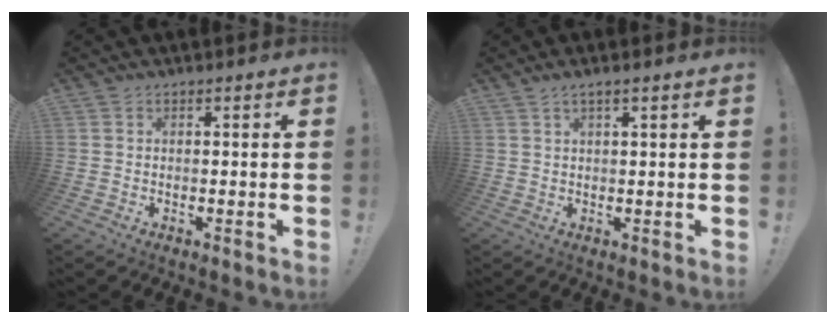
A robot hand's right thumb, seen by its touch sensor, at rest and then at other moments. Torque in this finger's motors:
{"motor_torque": [-0.09, -0.03, -0.15, 0.40, 0.10]}